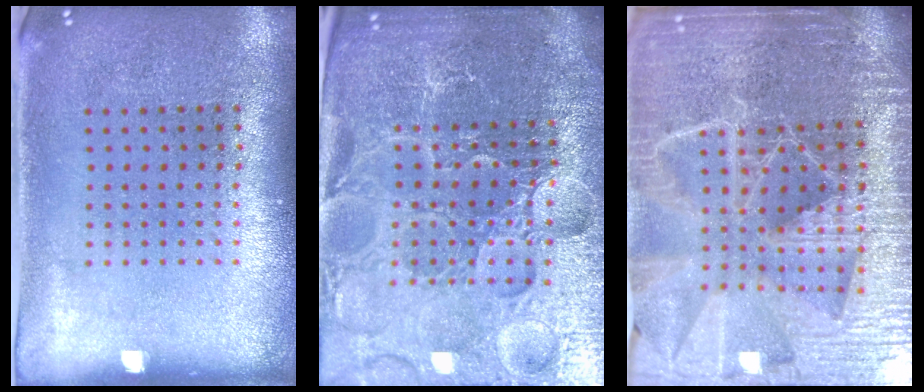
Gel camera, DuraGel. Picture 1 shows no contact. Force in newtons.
{"total": 6.2, "press": 5.6, "slide": 2.7}
{"total": 6.2, "press": 5.4, "slide": 3.0}